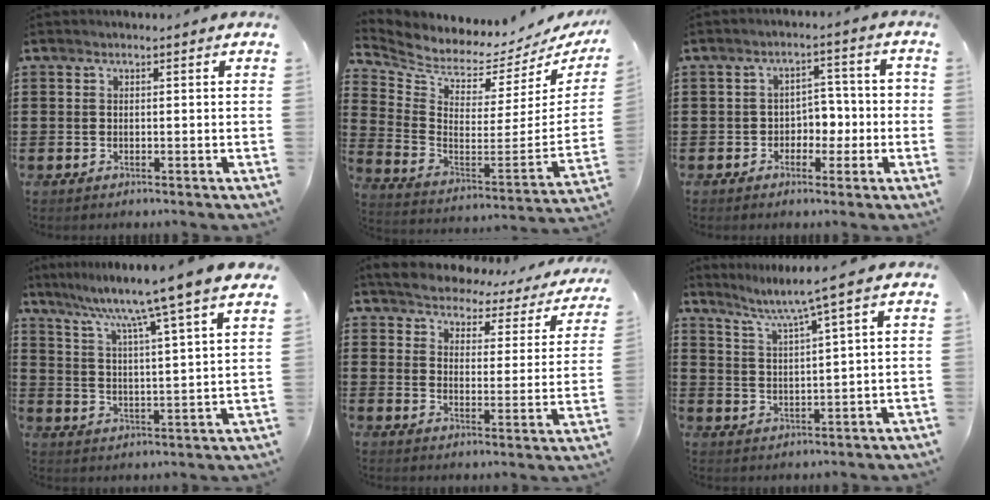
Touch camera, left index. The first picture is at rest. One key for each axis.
{"total": 3.6, "fx": 3.6, "fy": 0.6, "fz": 0.2, "tx": -0.036, "ty": -0.057, "tz": 0.055}
{"total": 4.1, "fx": -1.2, "fy": 3.4, "fz": 1.8, "tx": -0.040, "ty": 0.006, "tz": -0.031}
{"total": 8.4, "fx": 7.0, "fy": -1.9, "fz": 4.2, "tx": -0.102, "ty": -0.053, "tz": 0.106}
{"total": 3.8, "fx": 3.7, "fy": 0.5, "fz": 0.3, "tx": -0.033, "ty": -0.031, "tz": 0.058}
{"total": 4.5, "fx": 3.2, "fy": -1.0, "fz": 3.1, "tx": -0.072, "ty": -0.023, "tz": 0.046}